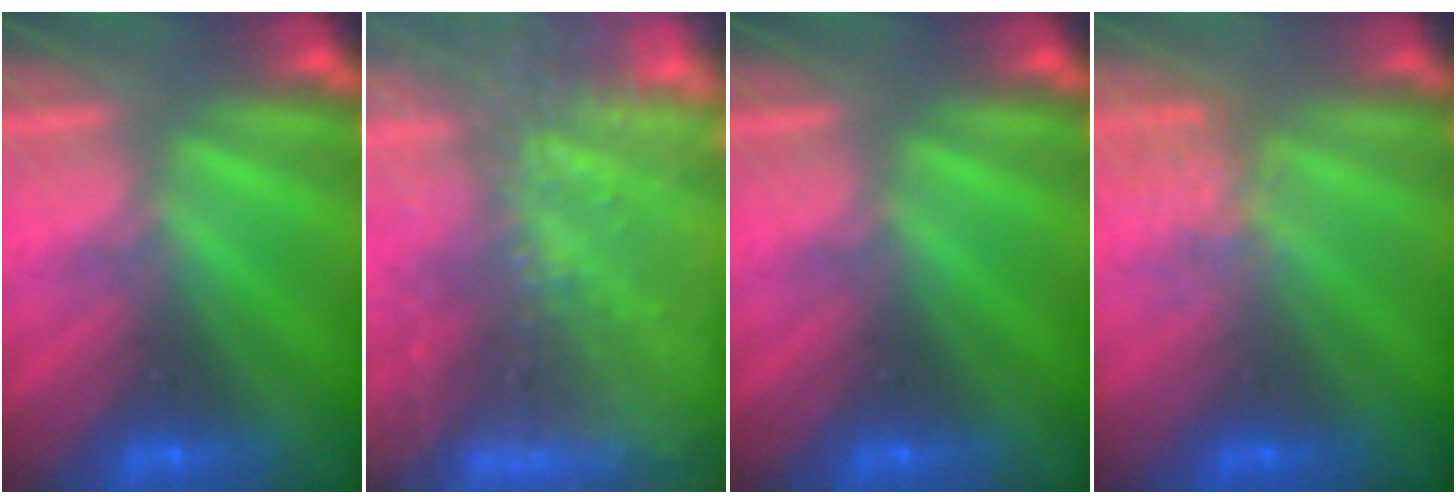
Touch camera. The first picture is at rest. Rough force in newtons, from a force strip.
{"total": 5.7}
{"total": 0.0}
{"total": 2.5}